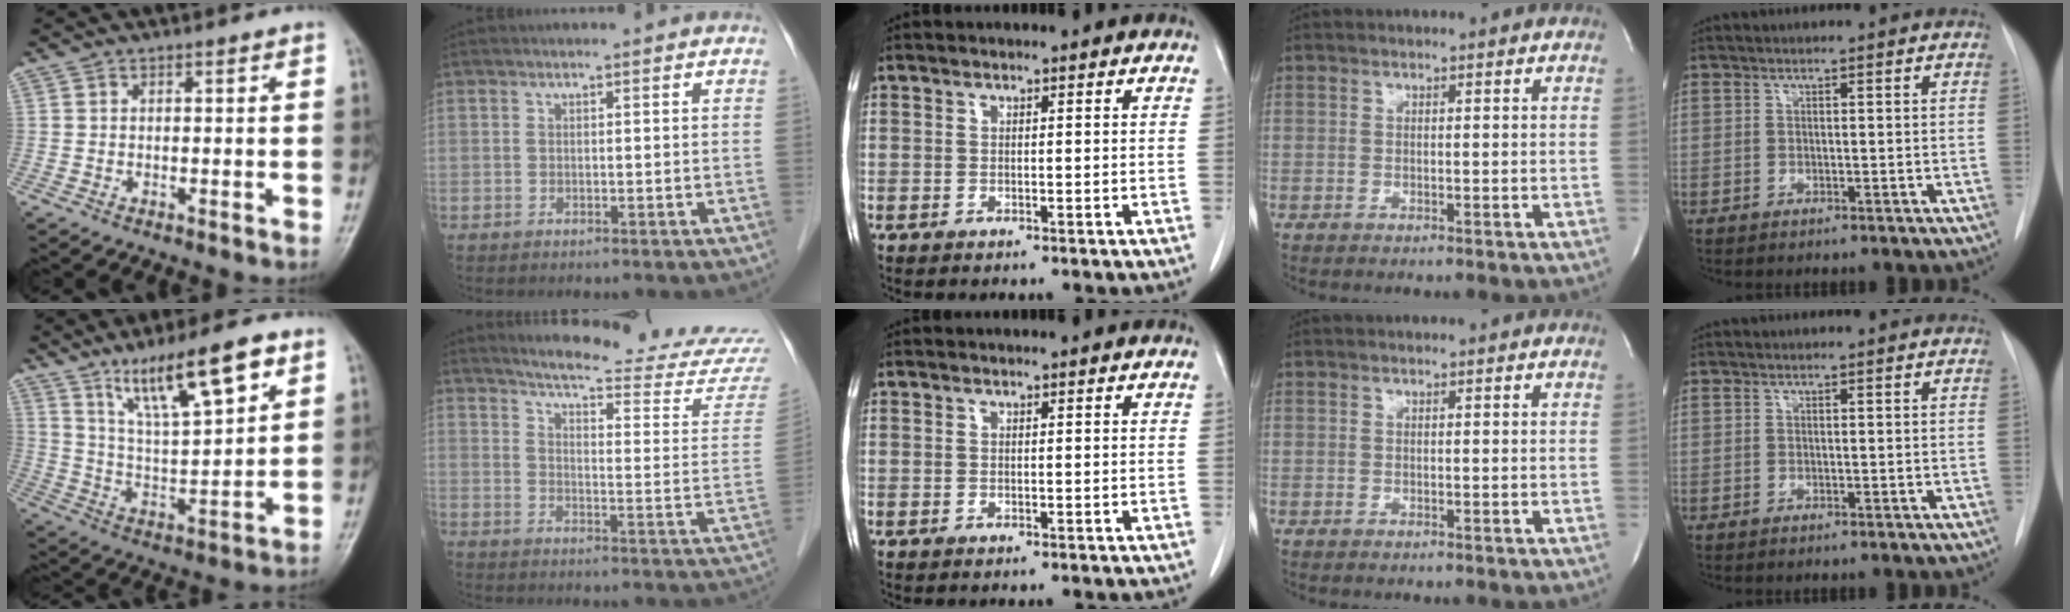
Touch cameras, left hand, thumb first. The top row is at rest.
{"thumb": {"total": 15.6, "force": [9.1, 3.8, 12.1], "torque": [-0.190, -0.038, 0.167]}, "index": {"total": 20.6, "force": [19.6, 0.1, 6.1], "torque": [-0.084, -0.115, 0.230]}}